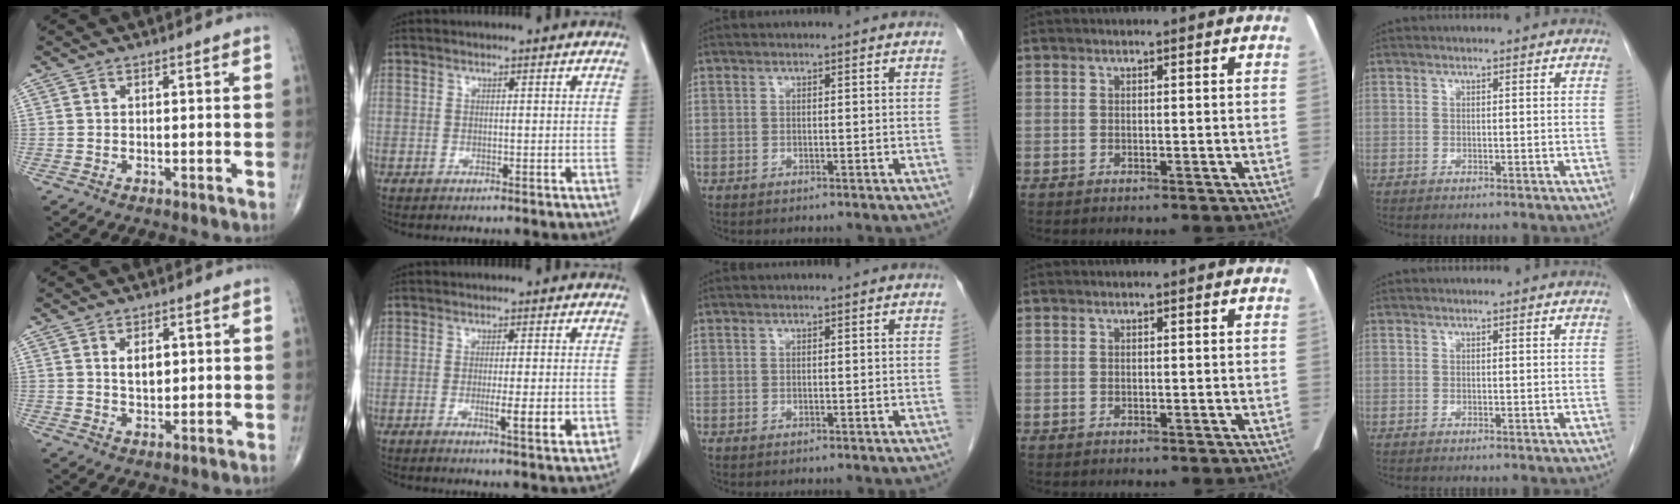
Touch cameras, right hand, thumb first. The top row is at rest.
{"thumb": {"total": 4.0, "force": [1.0, 2.5, 3.0], "torque": [-0.034, -0.007, 0.018]}, "index": {"total": 5.7, "force": [-1.4, 0.6, 5.5], "torque": [-0.079, -0.009, -0.016]}}